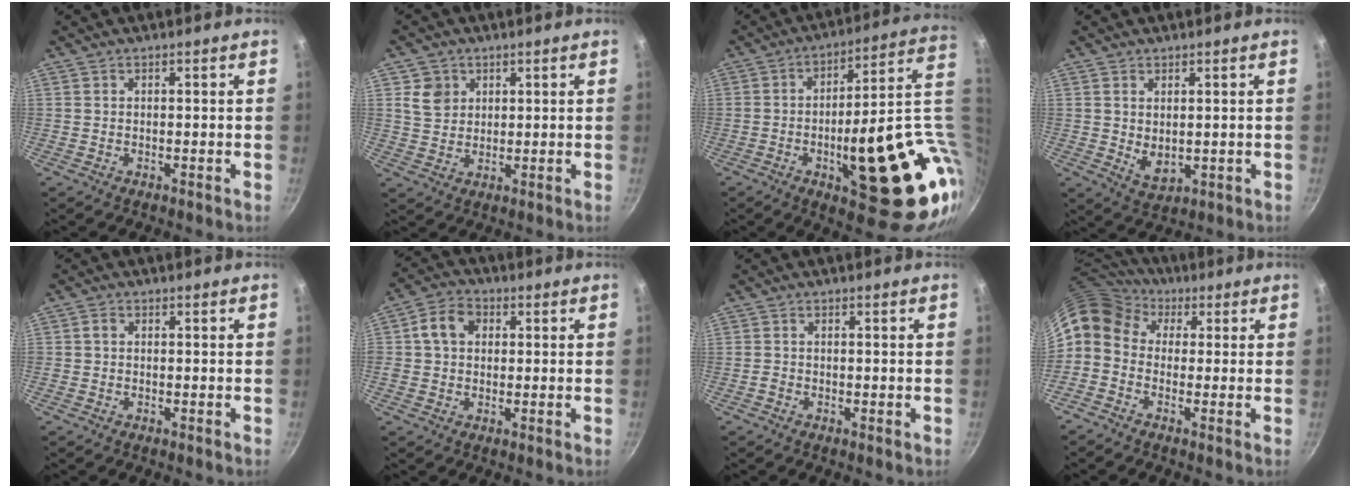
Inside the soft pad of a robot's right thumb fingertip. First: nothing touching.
{"total": 5.2, "force": [1.9, 4.4, 1.8], "torque": [-0.011, 0.000, 0.038]}
{"total": 26.9, "force": [-1.2, 9.2, 25.2], "torque": [-0.307, -0.003, -0.002]}
{"total": 4.5, "force": [0.7, 2.8, 3.4], "torque": [-0.055, -0.017, 0.022]}
{"total": 1.3, "force": [0.0, 1.1, 0.6], "torque": [-0.009, 0.007, -0.002]}
{"total": 6.7, "force": [1.3, 5.4, 3.7], "torque": [-0.048, 0.012, 0.008]}
{"total": 0.8, "force": [-0.4, 0.5, 0.5], "torque": [-0.014, 0.004, -0.012]}
{"total": 10.0, "force": [2.2, 8.1, 5.4], "torque": [-0.104, 0.027, 0.012]}